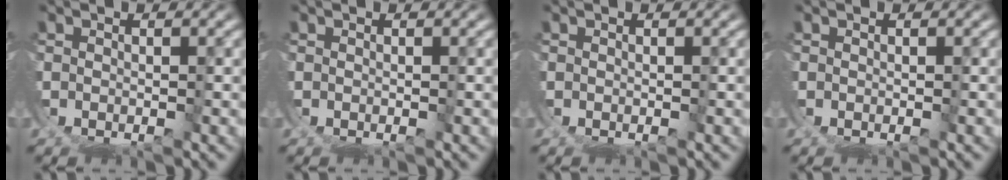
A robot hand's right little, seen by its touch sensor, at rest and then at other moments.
{"total": 0.0}
{"total": 0.0}
{"total": 0.0}